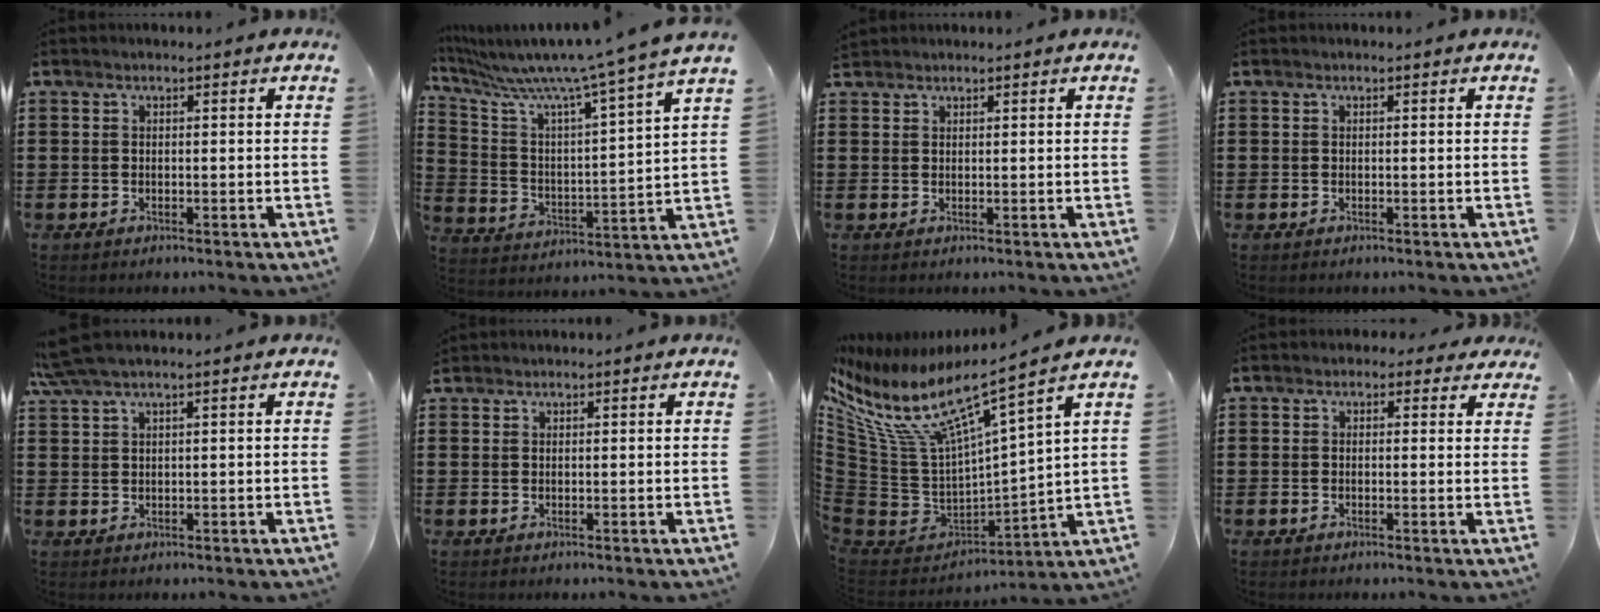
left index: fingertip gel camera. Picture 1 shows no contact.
{"total": 7.4, "force": [6.3, -0.8, 3.7], "torque": [-0.104, -0.063, 0.093]}
{"total": 1.0, "force": [1.0, 0.3, 0.1], "torque": [-0.004, 0.001, 0.020]}
{"total": 0.0}
{"total": 3.0, "force": [1.9, 0.2, 2.3], "torque": [-0.056, 0.000, 0.032]}
{"total": 0.6, "force": [0.6, 0.2, 0.0], "torque": [-0.003, 0.000, 0.012]}
{"total": 10.2, "force": [5.8, 2.6, 8.0], "torque": [-0.196, -0.051, 0.085]}
{"total": 1.4, "force": [0.5, 1.1, 0.6], "torque": [-0.009, 0.004, 0.007]}